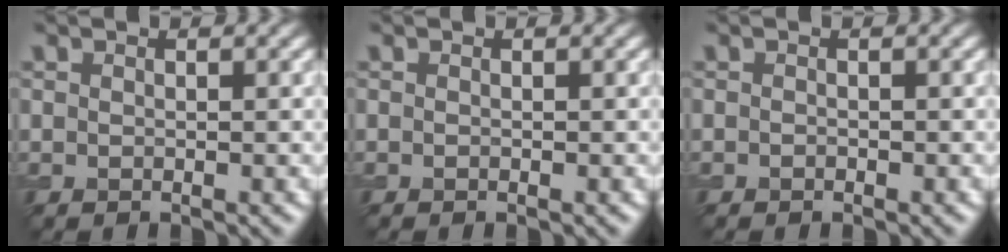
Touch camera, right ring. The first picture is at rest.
{"total": 0.0}
{"total": 0.0}